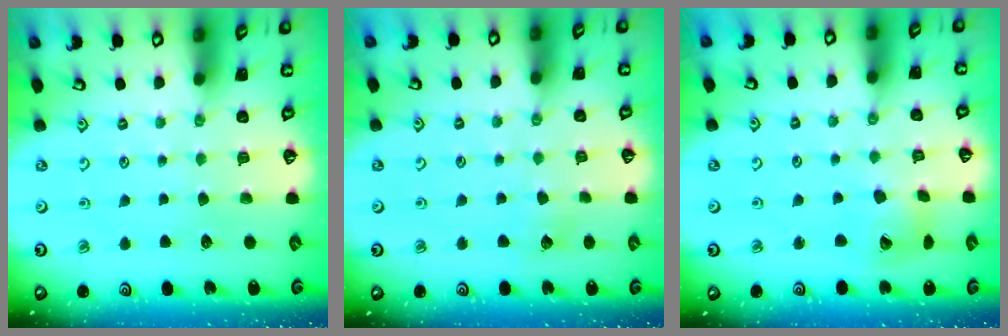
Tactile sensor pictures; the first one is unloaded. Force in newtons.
{"total": 5.3, "press": 5.3, "slide": 0.6}
{"total": 9.5, "press": 9.4, "slide": 1.3}